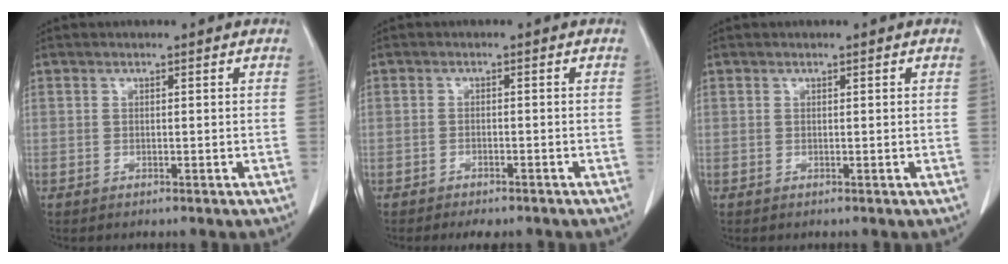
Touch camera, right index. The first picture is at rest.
{"total": 4.1, "force": [-3.3, 1.5, 1.8], "torque": [-0.018, -0.004, -0.041]}
{"total": 0.0}